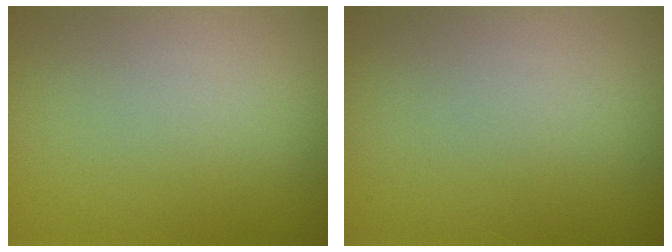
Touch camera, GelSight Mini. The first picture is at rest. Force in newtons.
{"total": 0.0}